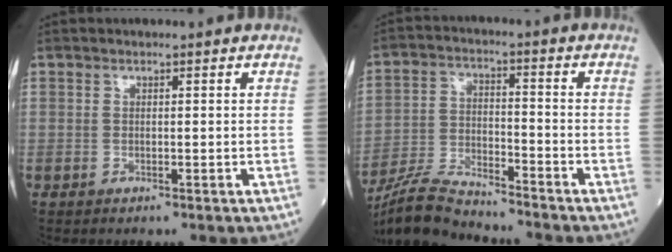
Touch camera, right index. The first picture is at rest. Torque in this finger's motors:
{"motor_torque": [0.33, -0.94, 0.28, 0.08]}